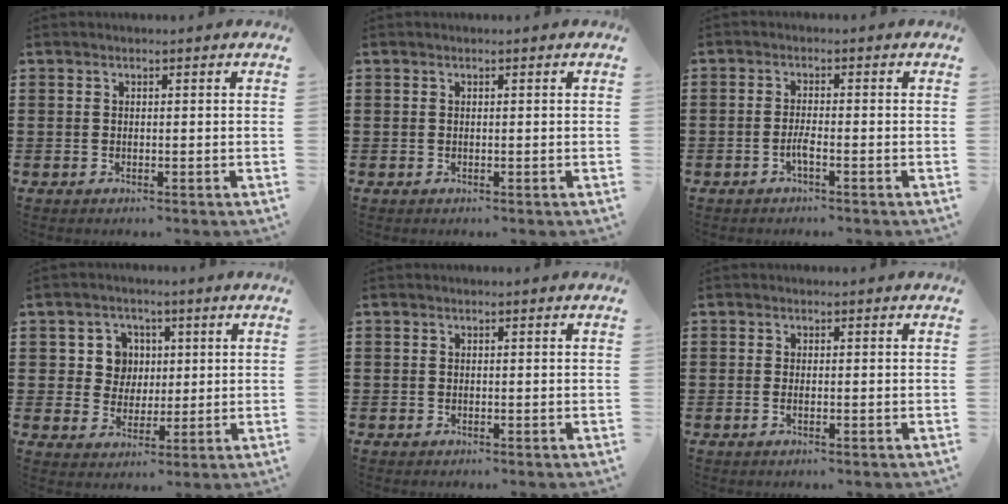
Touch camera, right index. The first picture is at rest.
{"total": 0.0}
{"total": 2.1, "force": [-1.2, 0.1, 1.7], "torque": [-0.039, -0.005, -0.023]}
{"total": 6.0, "force": [1.3, 5.5, 2.1], "torque": [-0.059, 0.016, 0.020]}
{"total": 0.0}
{"total": 0.7, "force": [-0.2, 0.0, 0.6], "torque": [-0.011, -0.004, -0.004]}